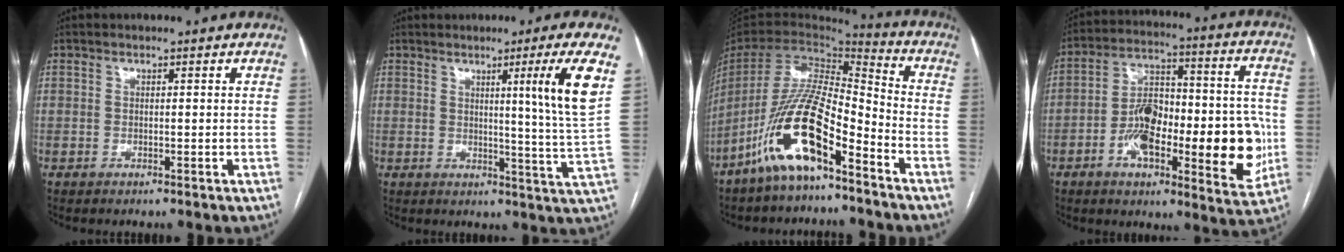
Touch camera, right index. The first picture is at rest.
{"total": 9.4, "force": [3.4, -3.1, 8.2], "torque": [-0.111, -0.026, 0.052]}
{"total": 16.0, "force": [-9.6, 3.2, 12.4], "torque": [-0.247, -0.007, -0.179]}
{"total": 21.4, "force": [-5.0, 7.1, 19.6], "torque": [-0.262, 0.027, -0.062]}